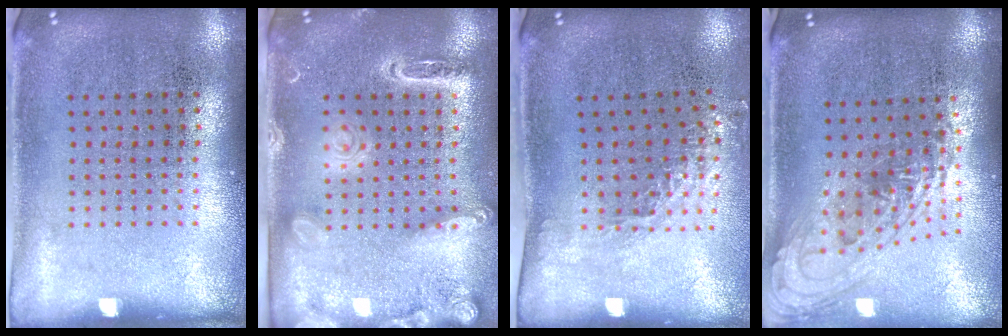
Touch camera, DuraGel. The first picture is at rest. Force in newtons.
{"total": 2.2, "press": 1.9, "slide": 1.1}
{"total": 1.2, "press": 1.0, "slide": 0.8}
{"total": 1.5, "press": 1.3, "slide": 0.7}